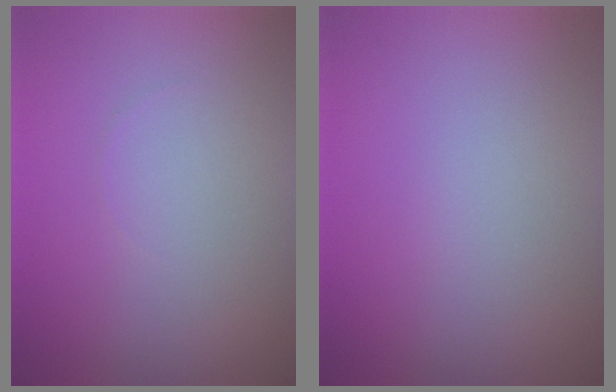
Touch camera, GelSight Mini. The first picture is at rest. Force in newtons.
{"total": 0.0}